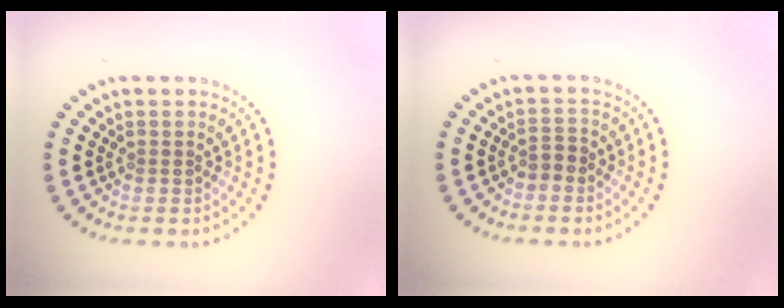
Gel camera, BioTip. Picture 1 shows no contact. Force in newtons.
{"total": 1.3, "press": 1.0, "slide": 0.8}